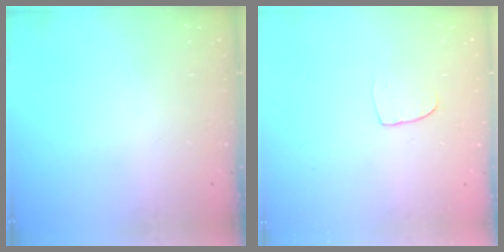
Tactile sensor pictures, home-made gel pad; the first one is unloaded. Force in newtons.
{"total": 6.0, "press": 6.0, "slide": 0.4}